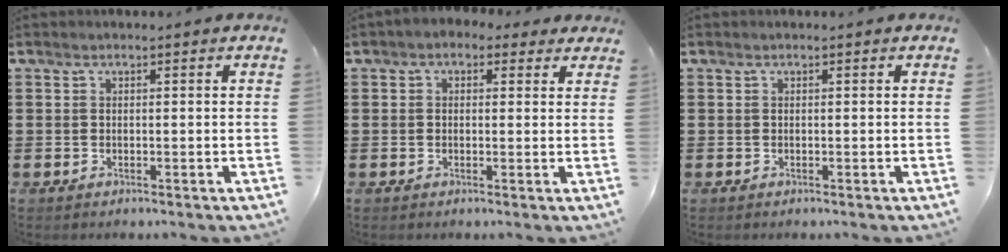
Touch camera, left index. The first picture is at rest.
{"total": 1.7, "force": [0.6, 1.5, 0.7], "torque": [-0.020, 0.010, 0.009]}
{"total": 0.0}